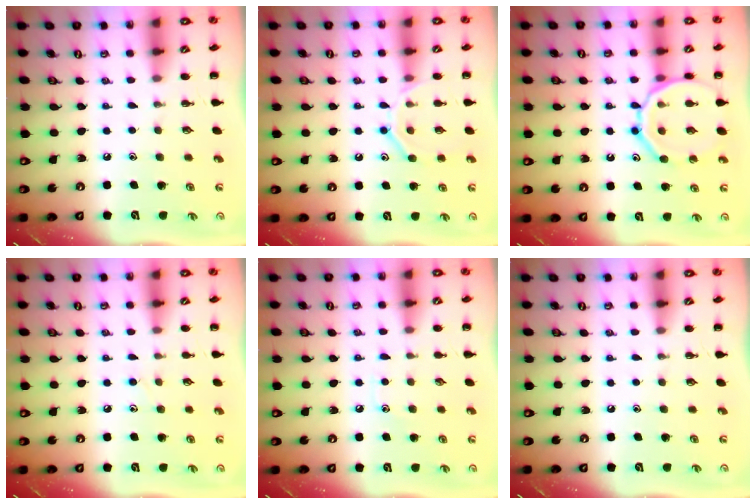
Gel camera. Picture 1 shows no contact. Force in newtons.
{"total": 11.0, "press": 10.9, "slide": 1.5}
{"total": 15.7, "press": 15.7, "slide": 1.3}
{"total": 6.4, "press": 6.0, "slide": 2.3}
{"total": 6.5, "press": 6.1, "slide": 2.2}
{"total": 0.0}